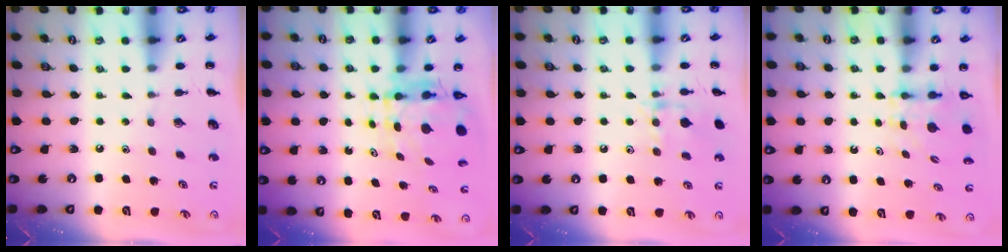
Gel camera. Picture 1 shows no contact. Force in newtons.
{"total": 5.6, "press": 5.5, "slide": 0.8}
{"total": 10.2, "press": 10.2, "slide": 0.7}
{"total": 4.8, "press": 4.7, "slide": 0.3}